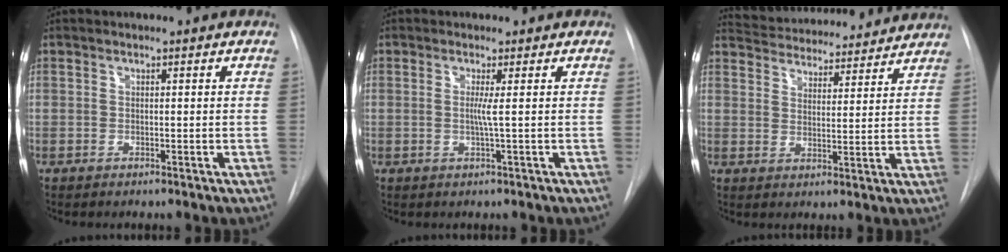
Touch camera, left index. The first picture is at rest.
{"total": 1.7, "force": [-0.3, -0.6, 1.5], "torque": [-0.032, -0.006, -0.006]}
{"total": 18.9, "force": [17.9, 4.1, 4.7], "torque": [-0.079, 0.012, 0.241]}